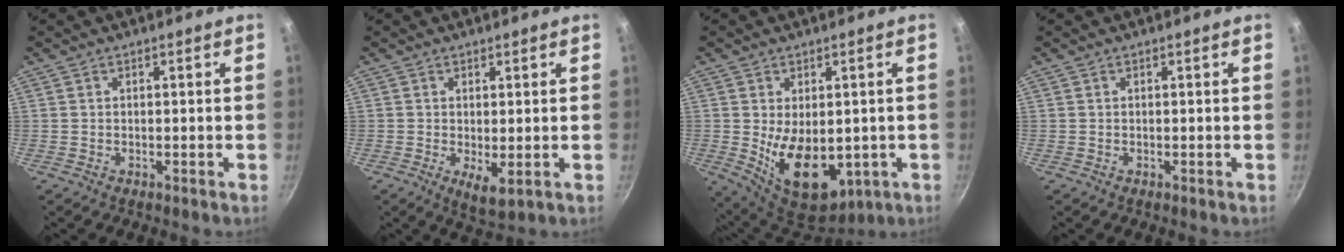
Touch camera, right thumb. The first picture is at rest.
{"total": 4.1, "force": [-0.2, 1.7, 3.7], "torque": [-0.057, -0.015, 0.002]}
{"total": 14.0, "force": [-1.5, 8.7, 10.9], "torque": [-0.147, -0.022, 0.004]}
{"total": 0.0}